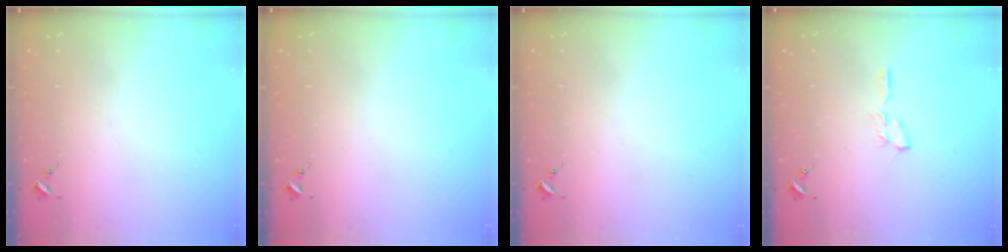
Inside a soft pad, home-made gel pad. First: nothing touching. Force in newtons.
{"total": 0.0}
{"total": 0.0}
{"total": 6.0, "press": 6.0, "slide": 0.7}